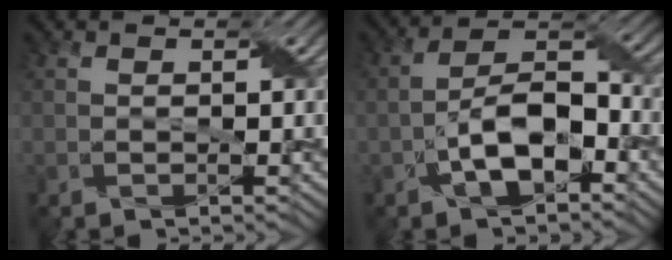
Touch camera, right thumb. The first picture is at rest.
{"total": 8.1, "force": [-3.5, 3.9, 6.2], "torque": [-0.108, 0.011, -0.066]}